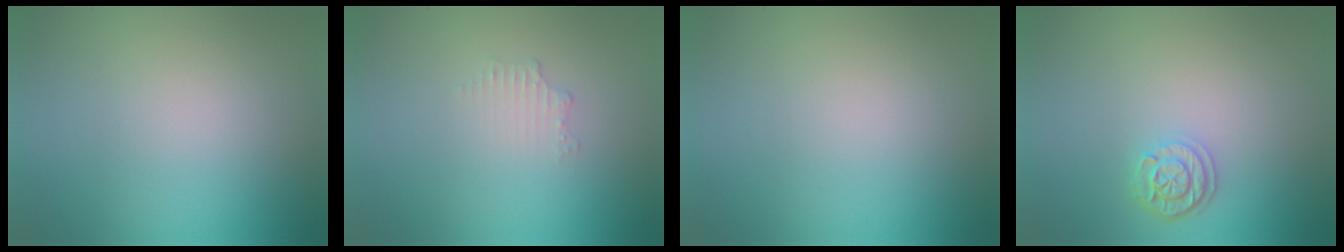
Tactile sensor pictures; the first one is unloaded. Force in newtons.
{"total": 0.6, "press": 0.4, "slide": 0.3}
{"total": 0.0}
{"total": 2.2, "press": 1.9, "slide": 1.1}